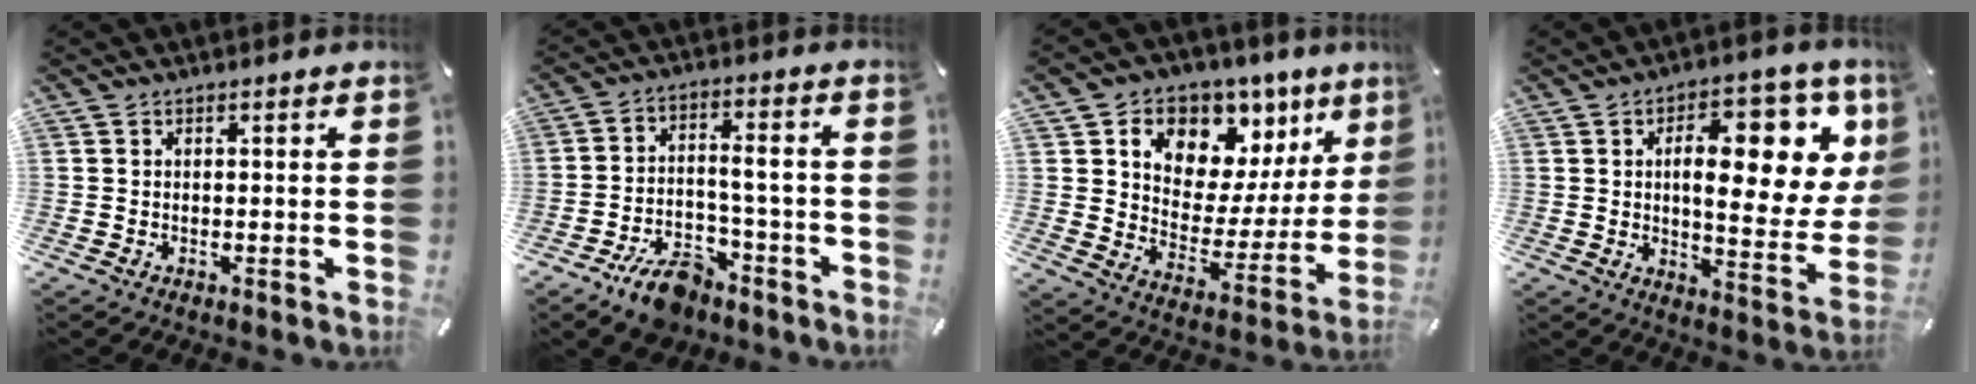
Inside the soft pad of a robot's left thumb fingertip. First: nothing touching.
{"total": 10.8, "force": [-6.5, 5.8, 6.5], "torque": [-0.107, 0.049, -0.113]}
{"total": 9.7, "force": [6.0, 7.4, 2.0], "torque": [-0.024, -0.075, 0.108]}
{"total": 18.2, "force": [6.1, 8.2, 15.1], "torque": [-0.205, -0.035, 0.093]}